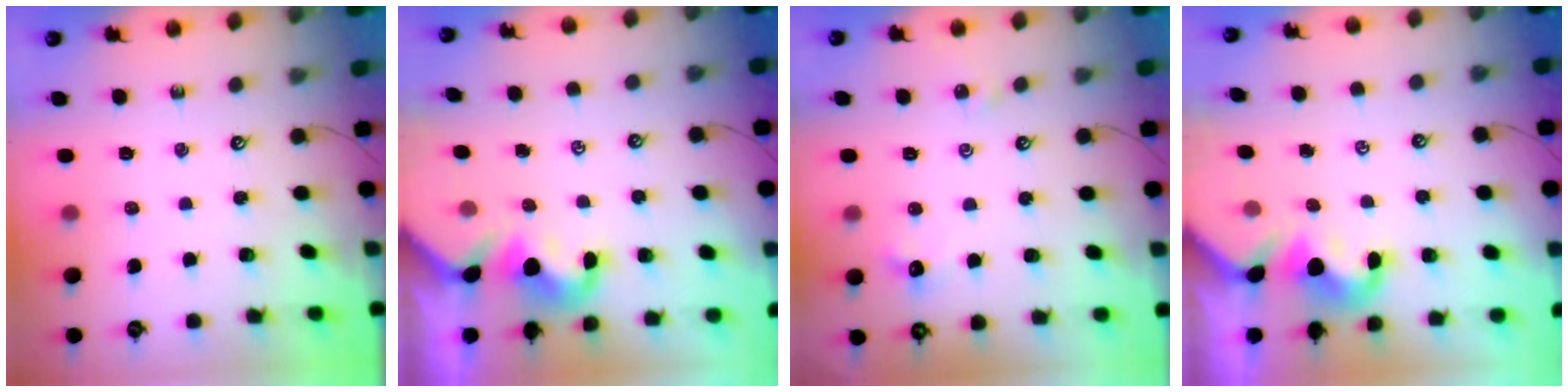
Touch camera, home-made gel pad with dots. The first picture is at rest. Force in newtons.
{"total": 1.4, "press": 1.3, "slide": 0.5}
{"total": 2.3, "press": 2.2, "slide": 0.6}
{"total": 1.4, "press": 1.3, "slide": 0.5}